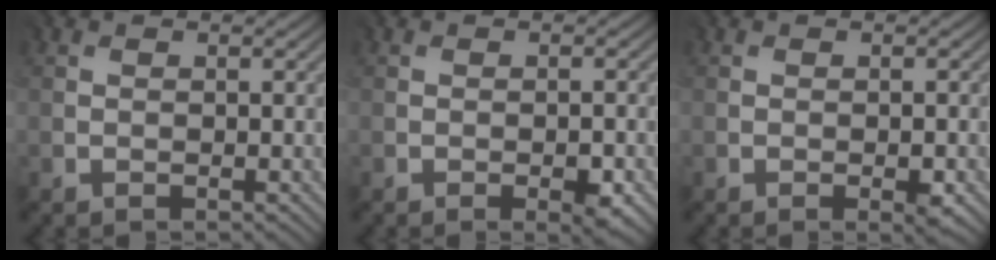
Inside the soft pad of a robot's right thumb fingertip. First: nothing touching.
{"total": 2.7, "force": [-1.3, 0.9, 2.2], "torque": [-0.035, -0.006, -0.017]}
{"total": 2.0, "force": [-0.8, 0.6, 1.7], "torque": [-0.027, -0.005, -0.009]}